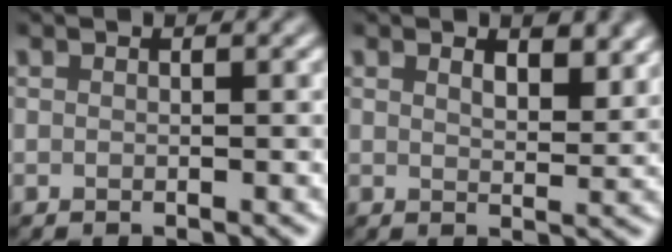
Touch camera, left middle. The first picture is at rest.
{"total": 3.0, "force": [2.0, 1.2, 1.9], "torque": [-0.033, -0.005, 0.034]}